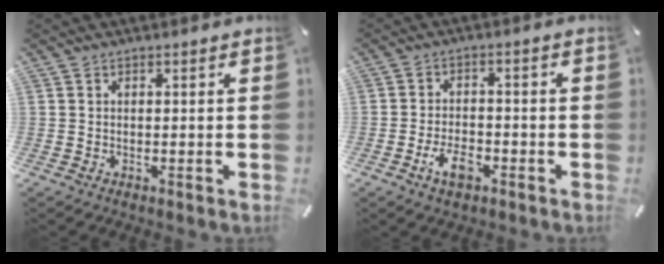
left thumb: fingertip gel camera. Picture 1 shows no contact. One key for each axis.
{"total": 6.0, "fx": -3.2, "fy": 3.0, "fz": 4.1, "tx": -0.088, "ty": 0.012, "tz": -0.061}